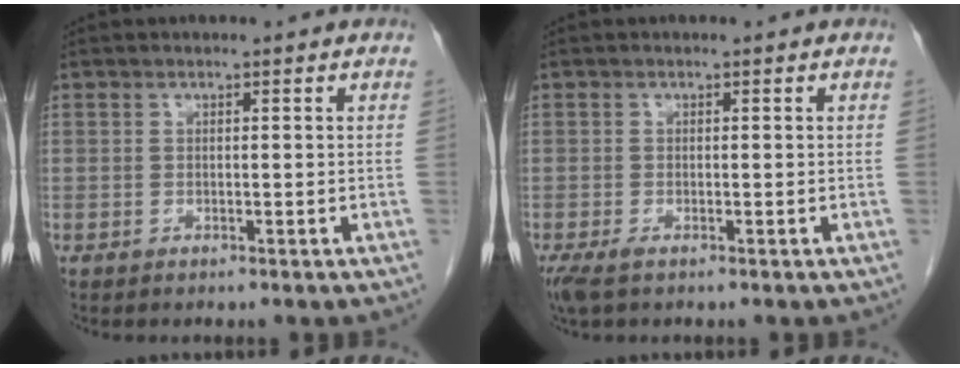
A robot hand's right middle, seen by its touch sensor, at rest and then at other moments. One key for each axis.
{"total": 2.1, "fx": -1.3, "fy": 0.5, "fz": 1.5, "tx": -0.037, "ty": -0.007, "tz": -0.024}